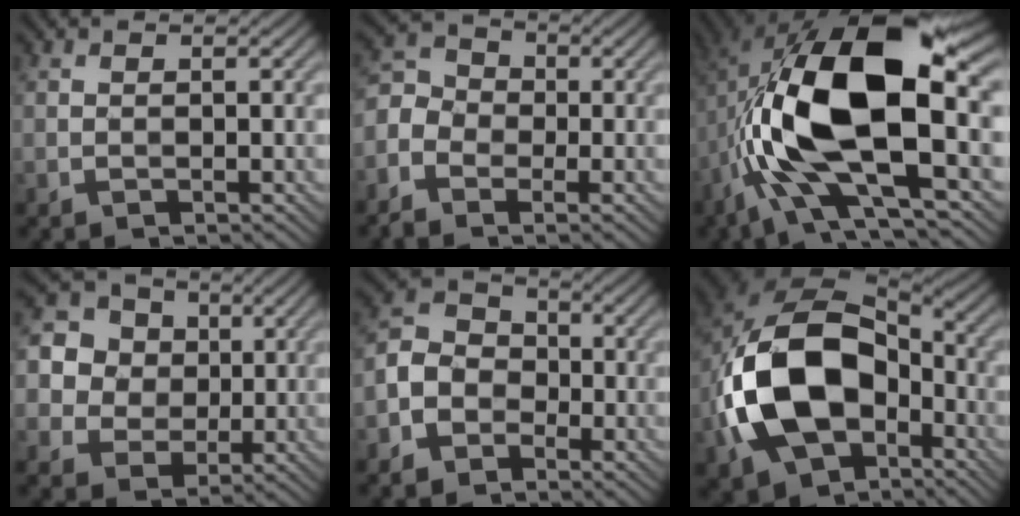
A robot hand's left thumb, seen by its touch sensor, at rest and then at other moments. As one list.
[{"total": 5.5, "force": [-2.5, 4.2, 2.5], "torque": [-0.071, 0.000, -0.058]}, {"total": 17.7, "force": [-1.4, 8.1, 15.7], "torque": [-0.326, 0.012, -0.029]}, {"total": 10.6, "force": [2.8, 9.5, 3.9], "torque": [-0.153, 0.029, 0.060]}, {"total": 5.9, "force": [-2.5, 4.8, 2.4], "torque": [-0.068, 0.005, -0.064]}, {"total": 16.7, "force": [-4.1, 11.2, 11.7], "torque": [-0.263, -0.017, -0.076]}]